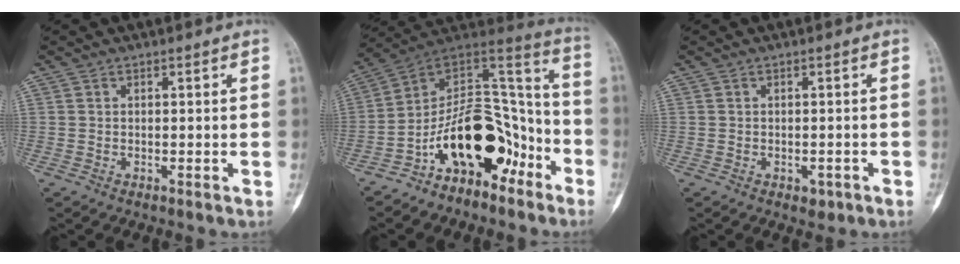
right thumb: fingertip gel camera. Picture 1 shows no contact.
{"total": 19.6, "force": [-9.6, 10.9, 13.1], "torque": [-0.159, 0.118, -0.162]}
{"total": 1.7, "force": [-0.8, 1.1, 1.0], "torque": [-0.006, 0.004, -0.007]}